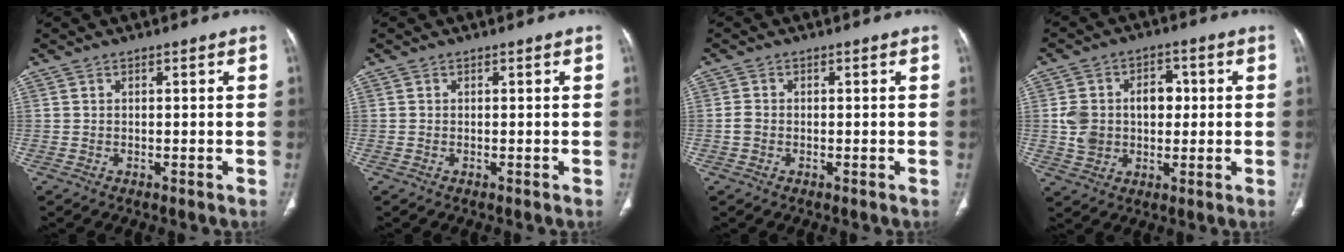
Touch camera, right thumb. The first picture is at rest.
{"total": 0.0}
{"total": 1.6, "force": [-0.4, 1.3, 0.9], "torque": [-0.017, 0.004, -0.009]}
{"total": 10.6, "force": [0.6, 8.1, 6.8], "torque": [-0.086, 0.019, 0.016]}